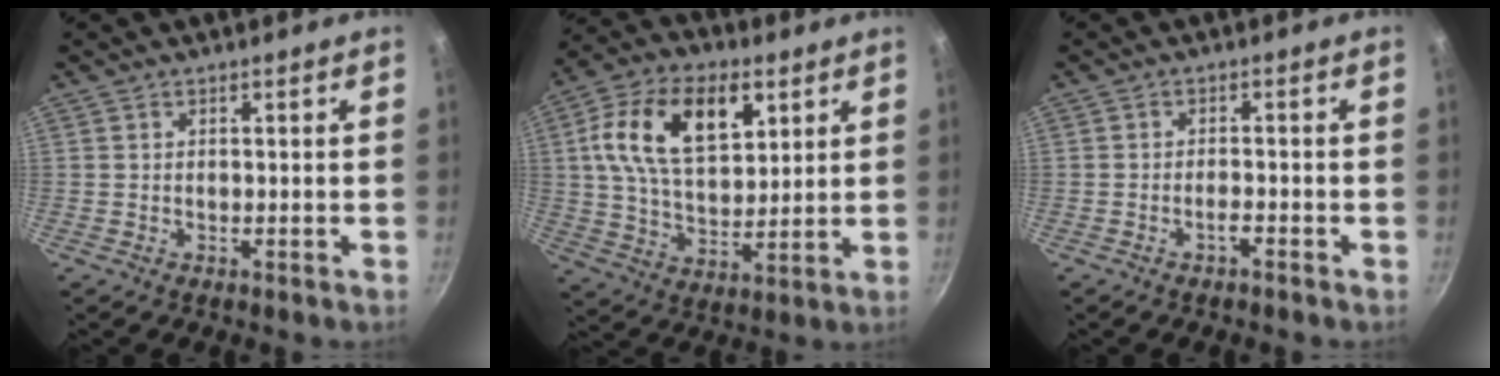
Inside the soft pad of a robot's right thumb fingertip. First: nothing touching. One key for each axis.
{"total": 18.1, "fx": 6.1, "fy": 10.7, "fz": 13.3, "tx": -0.214, "ty": -0.007, "tz": 0.101}
{"total": 1.7, "fx": -1.3, "fy": 0.4, "fz": 1.1, "tx": -0.019, "ty": 0.013, "tz": -0.023}